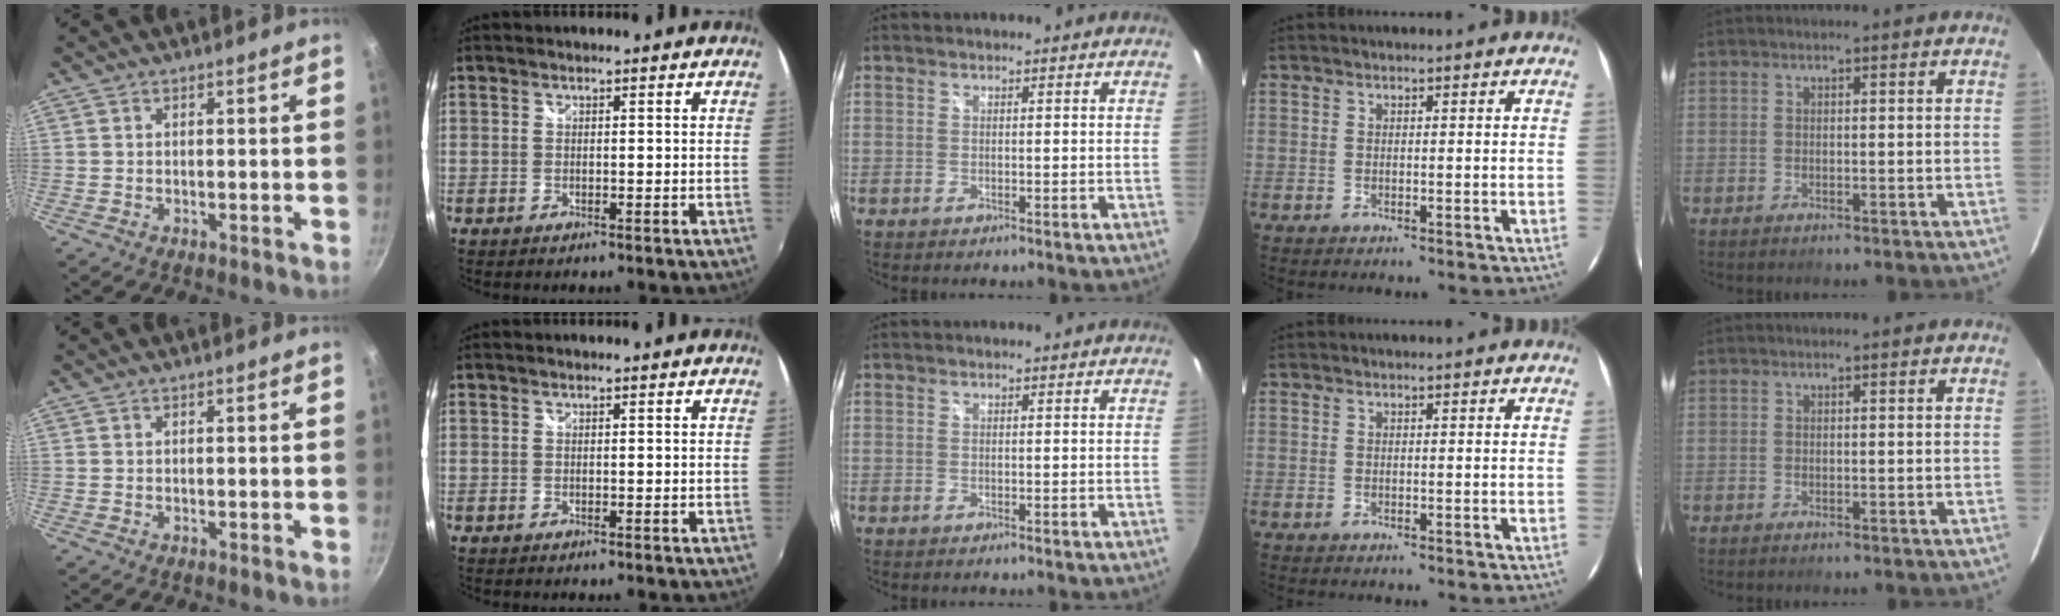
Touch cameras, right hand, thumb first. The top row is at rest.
{}